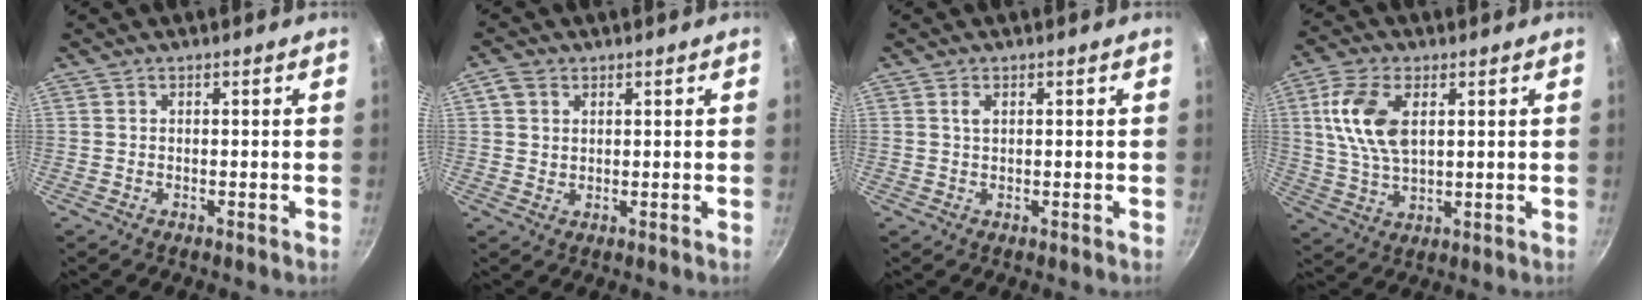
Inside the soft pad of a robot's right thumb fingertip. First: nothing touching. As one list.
[{"total": 3.3, "force": [1.3, 2.6, 1.5], "torque": [-0.021, -0.003, 0.021]}, {"total": 1.3, "force": [0.5, 0.7, 1.0], "torque": [-0.016, 0.000, 0.008]}, {"total": 11.3, "force": [2.9, 6.2, 9.0], "torque": [-0.171, -0.003, 0.057]}]